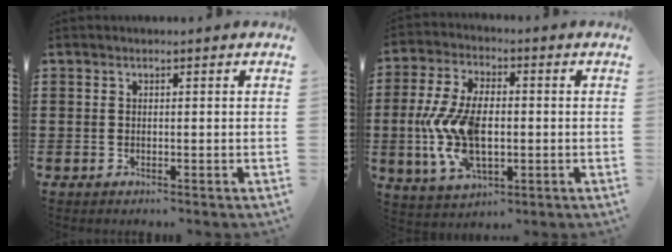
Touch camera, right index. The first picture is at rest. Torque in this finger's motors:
{"motor_torque": [2.14, 0.00, 1.05, 0.21]}